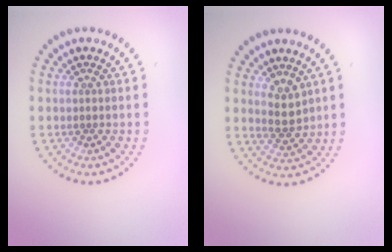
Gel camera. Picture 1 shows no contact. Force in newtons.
{"total": 2.2, "press": 2.0, "slide": 0.9}